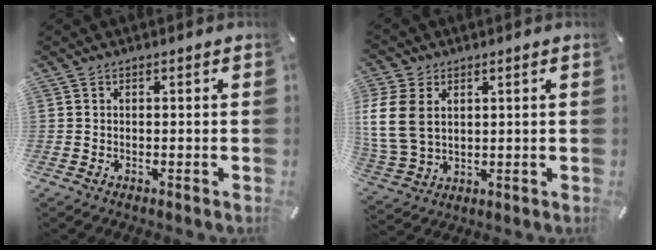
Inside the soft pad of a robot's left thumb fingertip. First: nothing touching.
{"total": 10.8, "force": [2.4, 8.0, 6.8], "torque": [-0.177, 0.006, 0.045]}